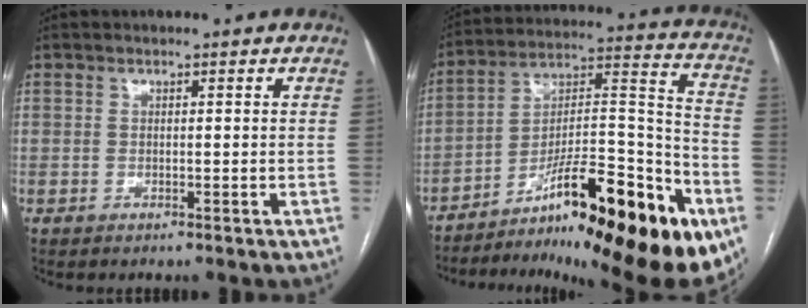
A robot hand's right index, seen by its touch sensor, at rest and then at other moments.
{"total": 28.5, "force": [-15.9, 5.2, 23.1], "torque": [-0.271, 0.014, -0.240]}